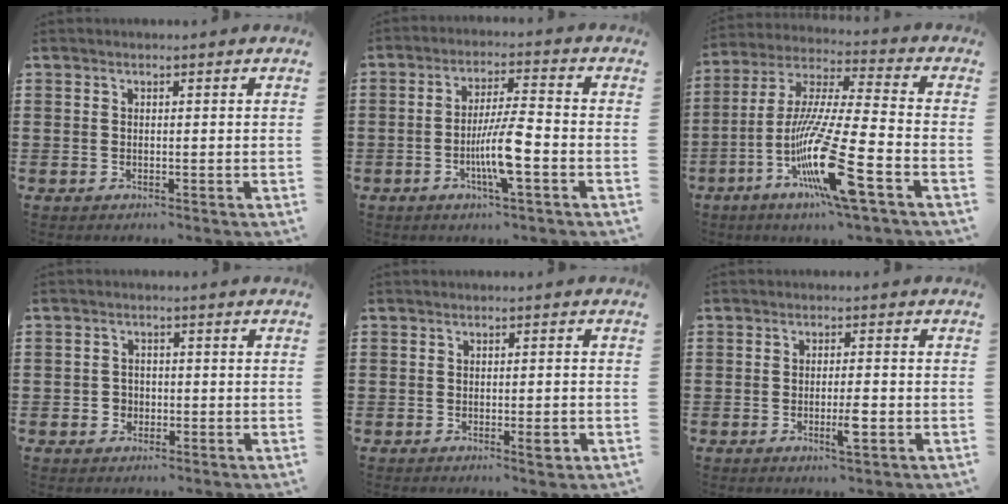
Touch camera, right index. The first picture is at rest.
{"total": 7.9, "force": [-2.6, 0.8, 7.4], "torque": [-0.142, -0.008, -0.052]}
{"total": 17.3, "force": [-8.2, 1.3, 15.2], "torque": [-0.323, -0.014, -0.154]}
{"total": 1.9, "force": [-0.7, 1.7, 0.4], "torque": [-0.014, 0.003, -0.018]}
{"total": 2.0, "force": [-0.8, 0.3, 1.8], "torque": [-0.029, -0.004, -0.012]}
{"total": 3.8, "force": [-1.3, 0.5, 3.5], "torque": [-0.064, -0.005, -0.024]}